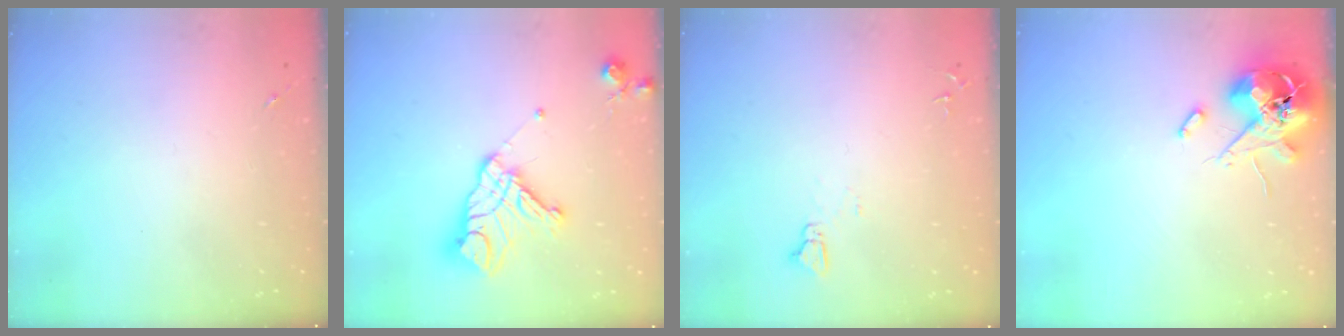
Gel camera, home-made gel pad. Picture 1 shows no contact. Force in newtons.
{"total": 14.0, "press": 13.9, "slide": 1.5}
{"total": 3.6, "press": 3.5, "slide": 0.3}
{"total": 12.1, "press": 12.0, "slide": 2.0}